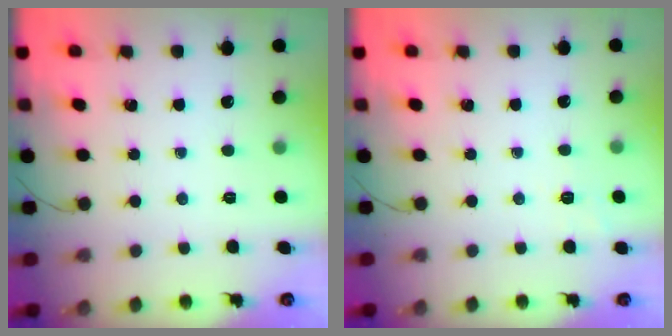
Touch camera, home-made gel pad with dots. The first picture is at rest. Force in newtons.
{"total": 2.2, "press": 0.9, "slide": 2.0}